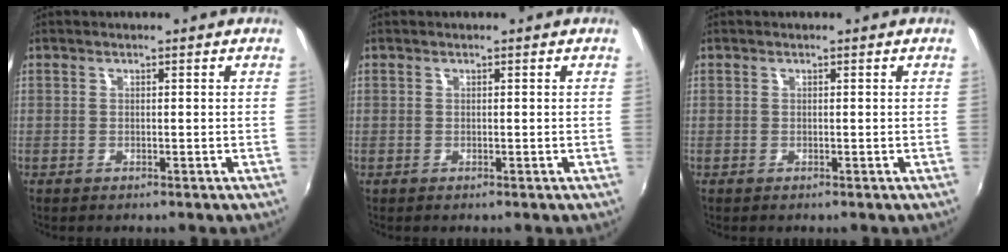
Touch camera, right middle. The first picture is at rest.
{"total": 0.0}
{"total": 0.0}